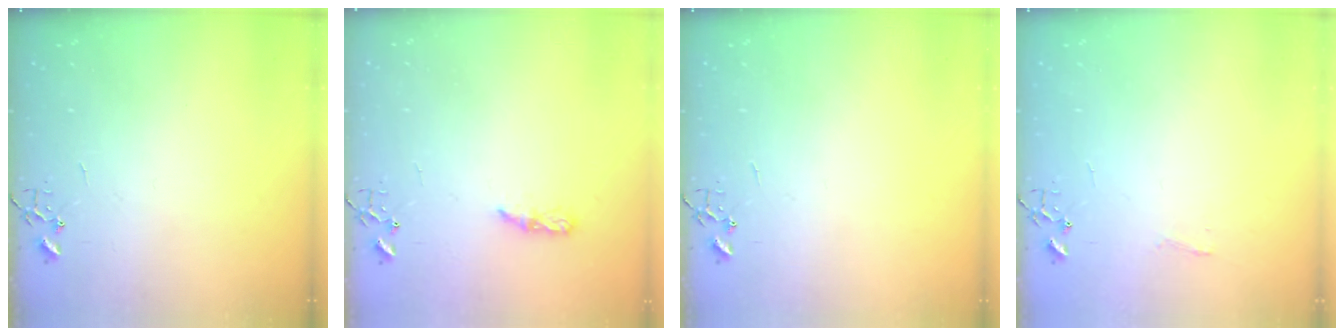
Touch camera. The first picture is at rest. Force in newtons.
{"total": 5.0, "press": 4.9, "slide": 0.5}
{"total": 0.0}
{"total": 3.7, "press": 3.6, "slide": 0.5}